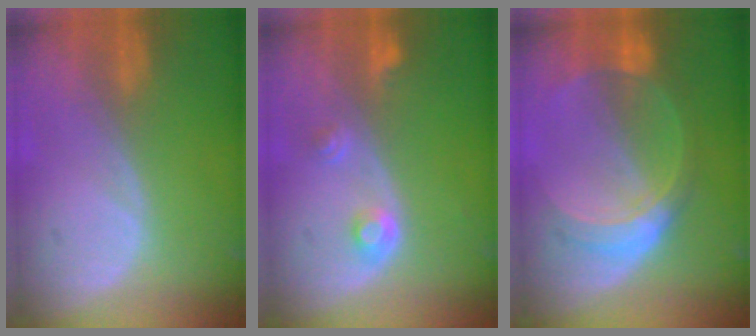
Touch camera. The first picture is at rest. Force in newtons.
{"total": 2.9, "press": 2.7, "slide": 1.0}
{"total": 7.1, "press": 7.1, "slide": 0.4}